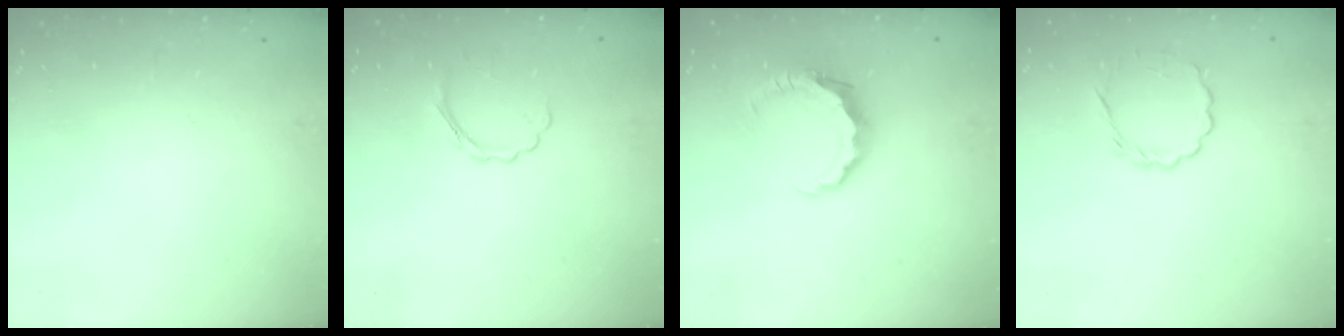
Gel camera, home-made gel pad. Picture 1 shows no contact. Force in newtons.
{"total": 3.8, "press": 3.6, "slide": 0.9}
{"total": 8.4, "press": 8.4, "slide": 0.5}
{"total": 4.5, "press": 4.2, "slide": 1.4}